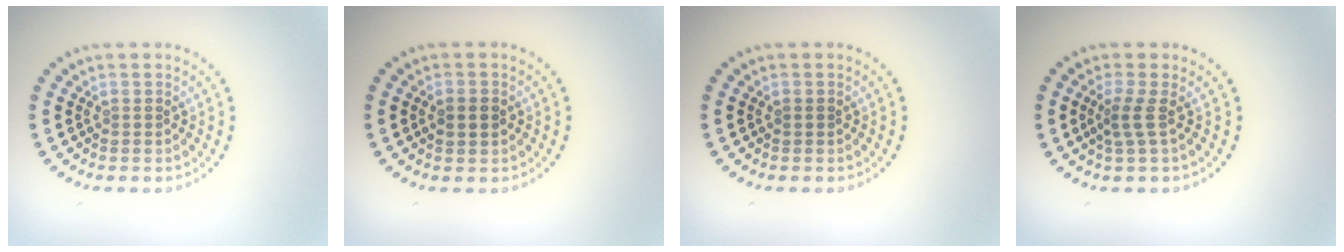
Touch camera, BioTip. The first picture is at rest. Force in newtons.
{"total": 2.1, "press": 2.1, "slide": 0.2}
{"total": 0.5, "press": 0.5, "slide": 0.0}
{"total": 1.8, "press": 1.2, "slide": 1.4}